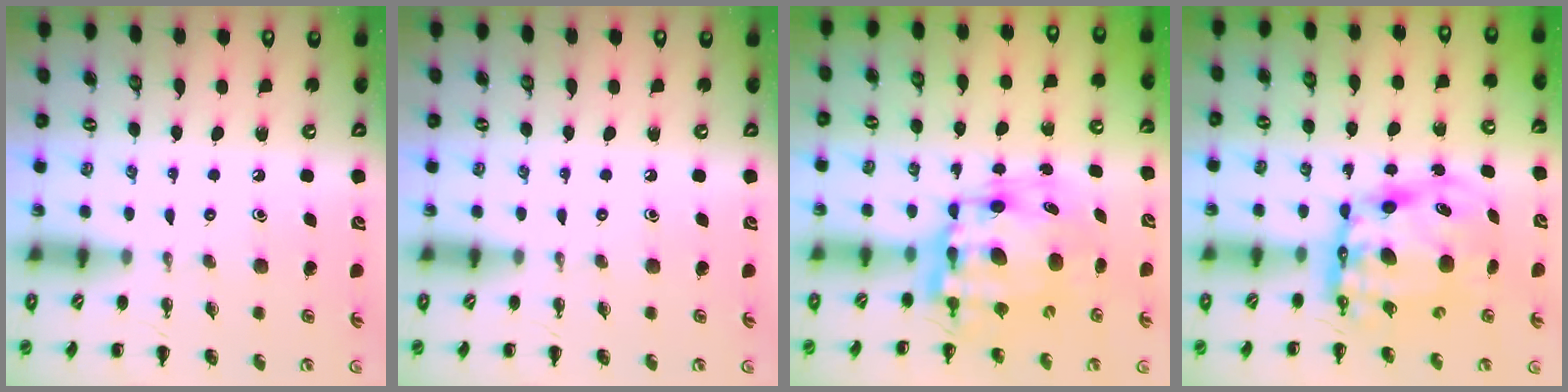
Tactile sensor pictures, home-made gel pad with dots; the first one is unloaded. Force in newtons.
{"total": 0.0}
{"total": 9.7, "press": 9.4, "slide": 2.4}
{"total": 10.8, "press": 10.4, "slide": 2.9}